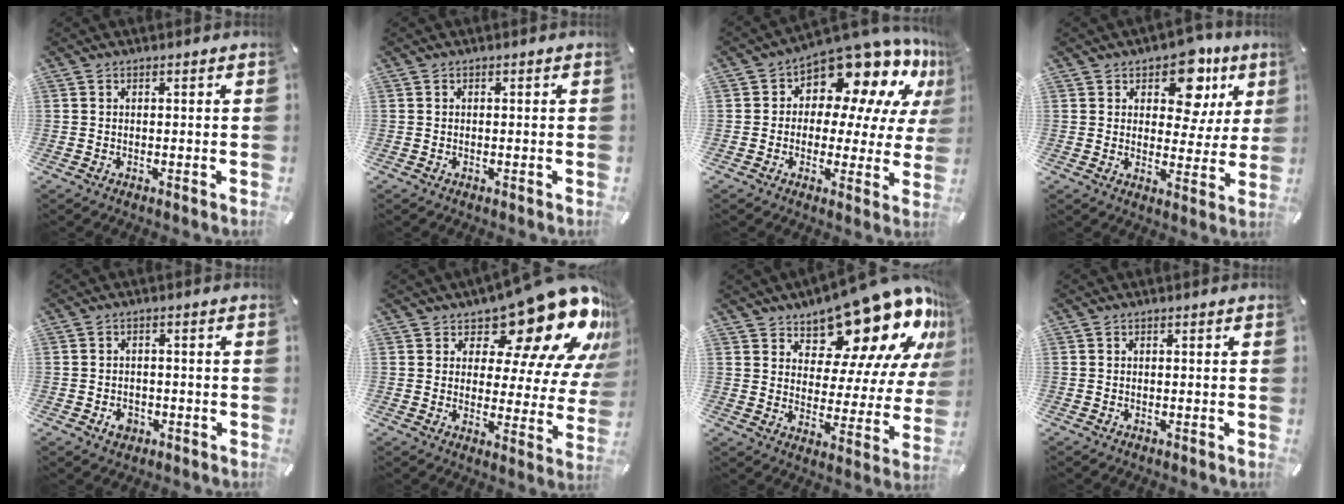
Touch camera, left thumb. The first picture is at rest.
{"total": 0.0}
{"total": 13.5, "force": [9.5, 6.9, 6.7], "torque": [-0.109, -0.082, 0.166]}
{"total": 13.2, "force": [7.2, 7.8, 7.8], "torque": [-0.105, -0.031, 0.122]}
{"total": 3.4, "force": [-1.5, 2.7, 1.4], "torque": [-0.022, 0.007, -0.027]}
{"total": 20.2, "force": [14.4, 8.1, 11.5], "torque": [-0.145, -0.118, 0.235]}
{"total": 19.2, "force": [15.0, 8.7, 8.2], "torque": [-0.103, -0.130, 0.251]}
{"total": 0.0}